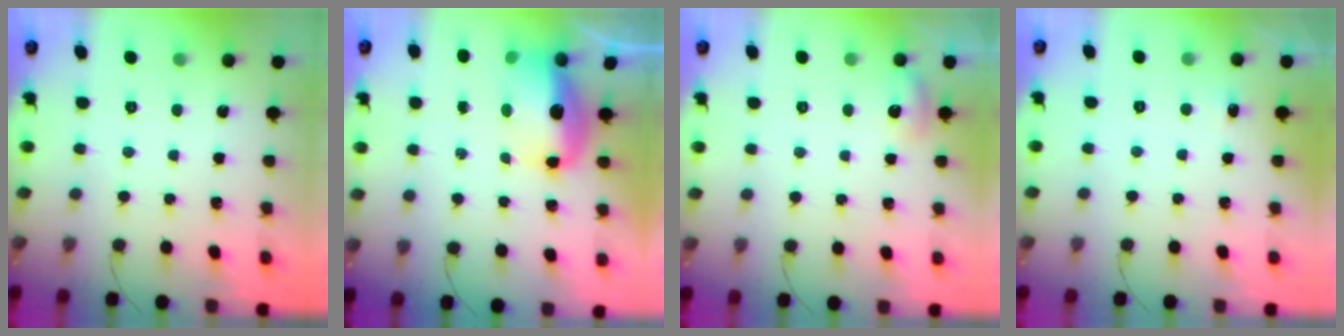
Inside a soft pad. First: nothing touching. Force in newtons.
{"total": 11.7, "press": 11.5, "slide": 2.4}
{"total": 5.6, "press": 5.5, "slide": 1.4}
{"total": 2.4, "press": 2.2, "slide": 1.1}